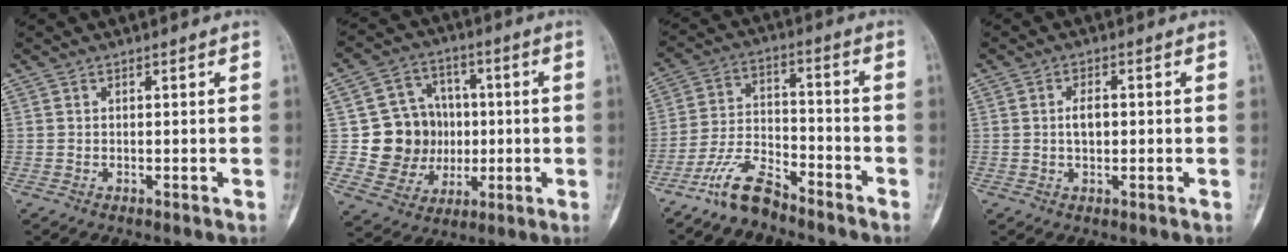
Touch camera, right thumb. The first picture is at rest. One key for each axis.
{"total": 13.6, "fx": 0.1, "fy": 12.5, "fz": 5.3, "tx": -0.031, "ty": 0.018, "tz": 0.016}
{"total": 8.9, "fx": -7.4, "fy": 2.8, "fz": 4.1, "tx": -0.083, "ty": 0.055, "tz": -0.151}
{"total": 3.7, "fx": 0.2, "fy": 1.9, "fz": 3.1, "tx": -0.054, "ty": 0.001, "tz": 0.003}